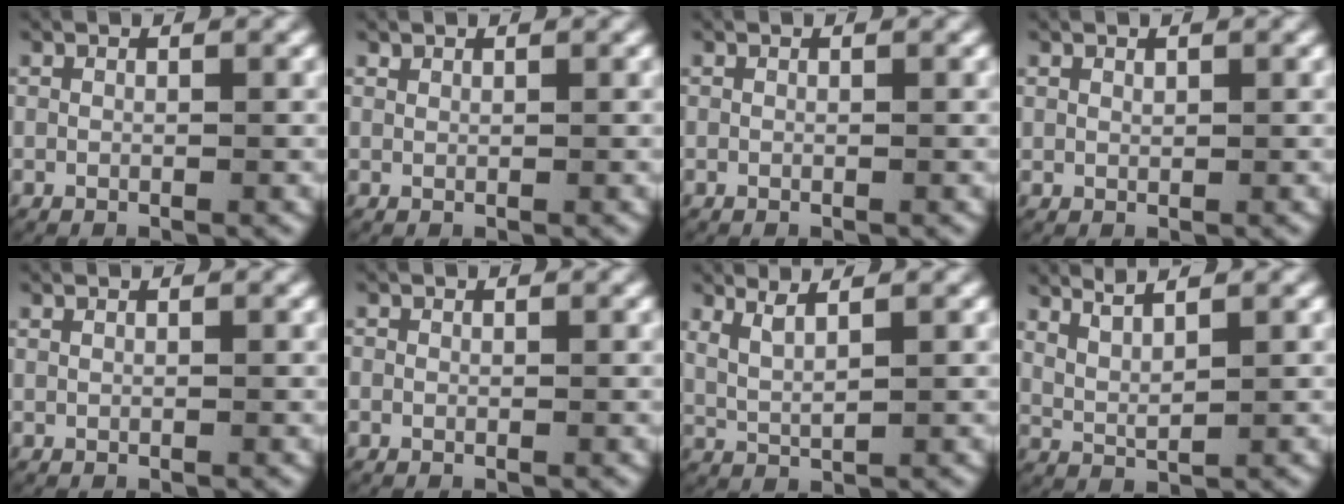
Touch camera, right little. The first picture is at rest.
{"total": 0.6, "force": [0.5, 0.1, 0.1], "torque": [-0.002, -0.002, 0.014]}
{"total": 0.0}
{"total": 0.6, "force": [0.4, 0.4, 0.2], "torque": [-0.006, -0.004, 0.016]}
{"total": 0.0}
{"total": 0.6, "force": [-0.1, 0.5, 0.2], "torque": [-0.004, -0.003, -0.001]}
{"total": 3.0, "force": [1.4, 1.6, 2.1], "torque": [-0.053, -0.004, 0.030]}
{"total": 3.8, "force": [2.3, 1.8, 2.4], "torque": [-0.056, -0.006, 0.044]}